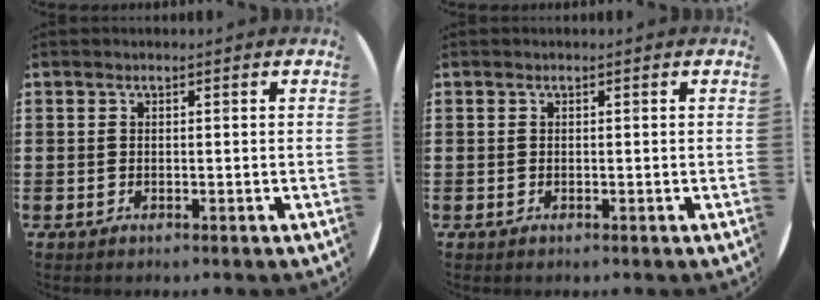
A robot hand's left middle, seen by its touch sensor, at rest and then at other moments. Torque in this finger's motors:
{"motor_torque": [0.75, -0.85, 0.07, 0.01]}